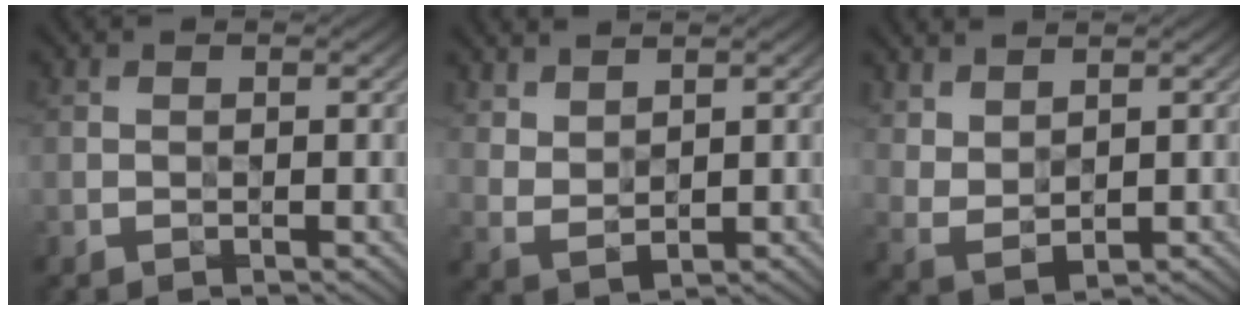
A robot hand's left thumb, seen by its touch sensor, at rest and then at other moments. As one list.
[{"total": 3.8, "force": [3.1, 1.3, 1.8], "torque": [-0.040, -0.007, 0.075]}, {"total": 4.0, "force": [3.2, 1.3, 2.1], "torque": [-0.053, -0.007, 0.073]}]